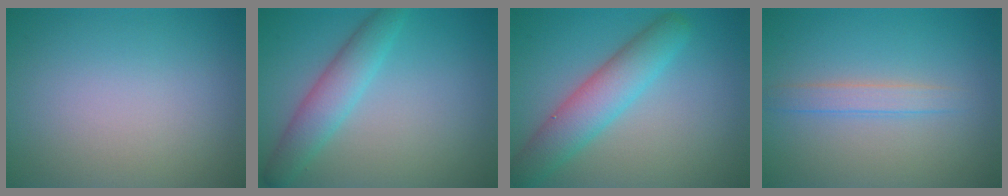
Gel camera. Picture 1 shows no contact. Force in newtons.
{"total": 3.6, "press": 3.6, "slide": 0.0}
{"total": 5.1, "press": 5.1, "slide": 0.3}
{"total": 1.8, "press": 1.8, "slide": 0.1}